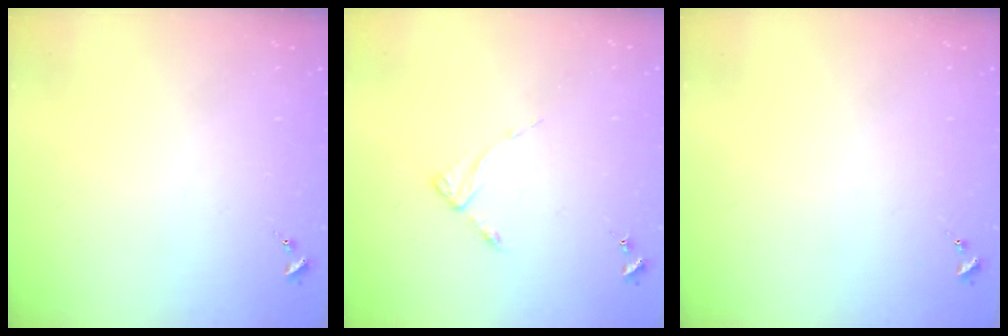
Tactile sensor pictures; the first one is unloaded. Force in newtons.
{"total": 2.9, "press": 2.8, "slide": 0.4}
{"total": 0.0}